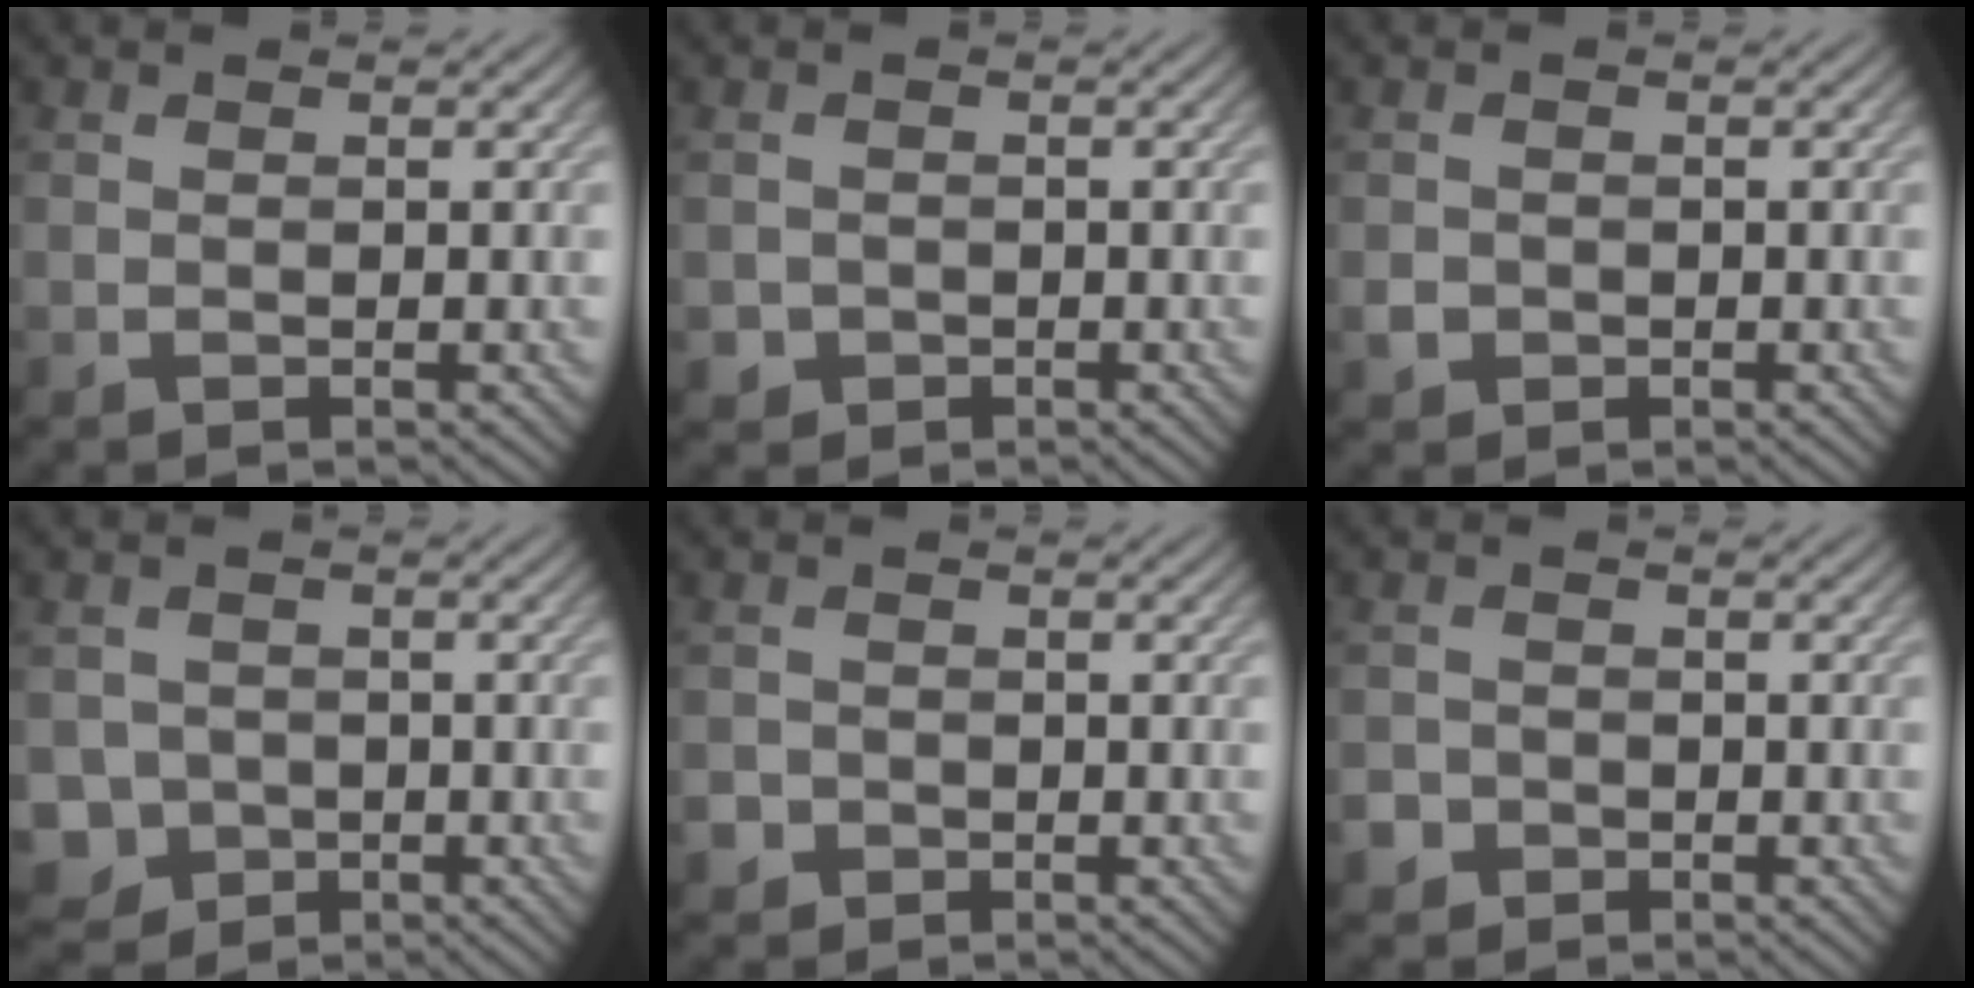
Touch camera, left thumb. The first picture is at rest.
{"total": 1.5, "force": [-0.7, 1.4, 0.2], "torque": [0.002, -0.007, -0.016]}
{"total": 1.5, "force": [-0.5, 1.3, 0.4], "torque": [-0.005, -0.006, -0.014]}
{"total": 4.2, "force": [-1.6, 3.8, 0.9], "torque": [-0.024, -0.007, -0.042]}
{"total": 1.8, "force": [-1.0, 1.4, 0.3], "torque": [-0.002, -0.004, -0.023]}
{"total": 2.1, "force": [-1.2, 1.7, 0.3], "torque": [-0.004, -0.003, -0.027]}